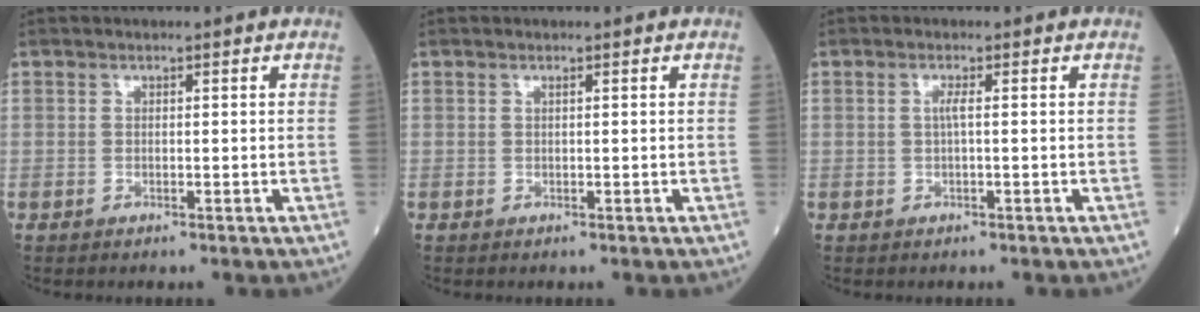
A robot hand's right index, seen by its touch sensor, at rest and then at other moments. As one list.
[{"total": 0.0}, {"total": 1.1, "force": [0.0, -0.1, 1.0], "torque": [-0.024, 0.000, -0.001]}]